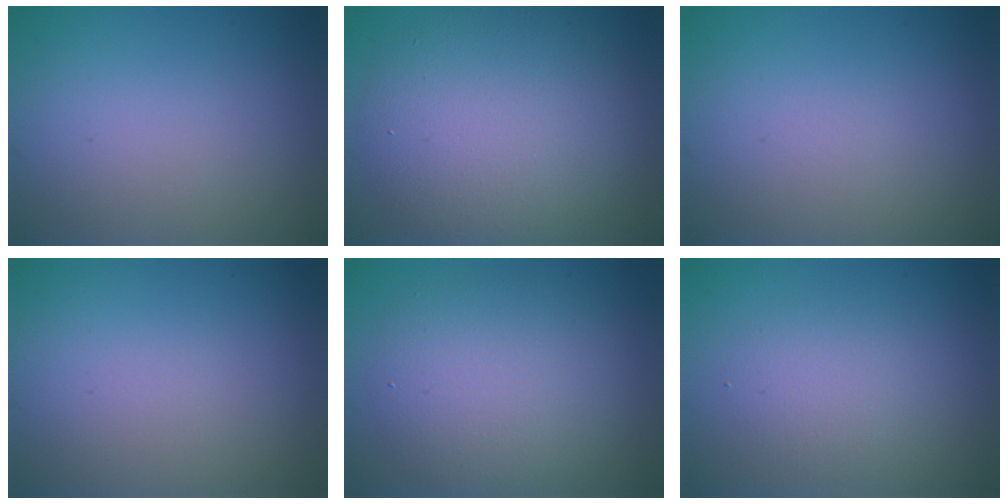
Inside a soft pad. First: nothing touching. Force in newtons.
{"total": 8.3, "press": 8.3, "slide": 0.3}
{"total": 0.0}
{"total": 0.0}
{"total": 5.6, "press": 5.6, "slide": 0.2}
{"total": 2.5, "press": 2.4, "slide": 0.1}